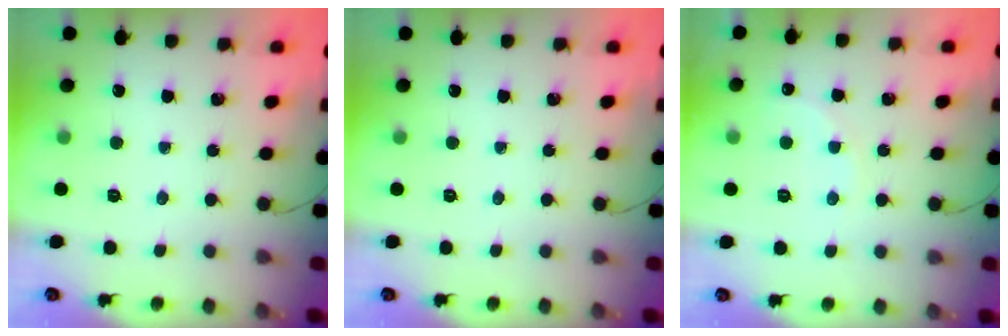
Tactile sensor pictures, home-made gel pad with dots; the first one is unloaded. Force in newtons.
{"total": 0.0}
{"total": 6.3, "press": 6.2, "slide": 1.2}